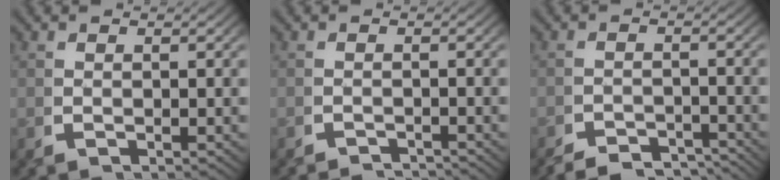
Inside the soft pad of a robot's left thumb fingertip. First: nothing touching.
{"total": 2.8, "force": [-2.8, 0.1, -0.1], "torque": [0.008, -0.007, -0.046]}
{"total": 4.0, "force": [-3.9, 0.6, 0.3], "torque": [0.011, -0.011, -0.069]}